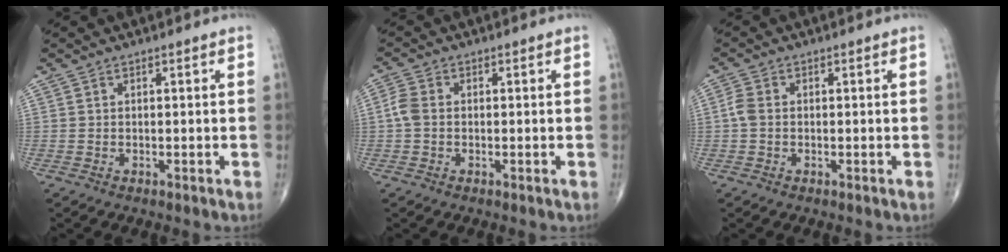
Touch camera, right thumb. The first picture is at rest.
{"total": 3.2, "force": [-0.2, 2.2, 2.2], "torque": [-0.053, 0.005, -0.013]}
{"total": 2.5, "force": [-0.2, 1.7, 1.8], "torque": [-0.041, 0.004, -0.010]}